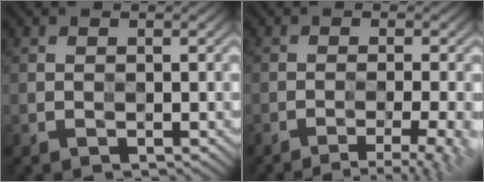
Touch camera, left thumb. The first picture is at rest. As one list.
[{"total": 6.2, "force": [-3.8, 1.2, 4.8], "torque": [-0.065, 0.002, -0.053]}]